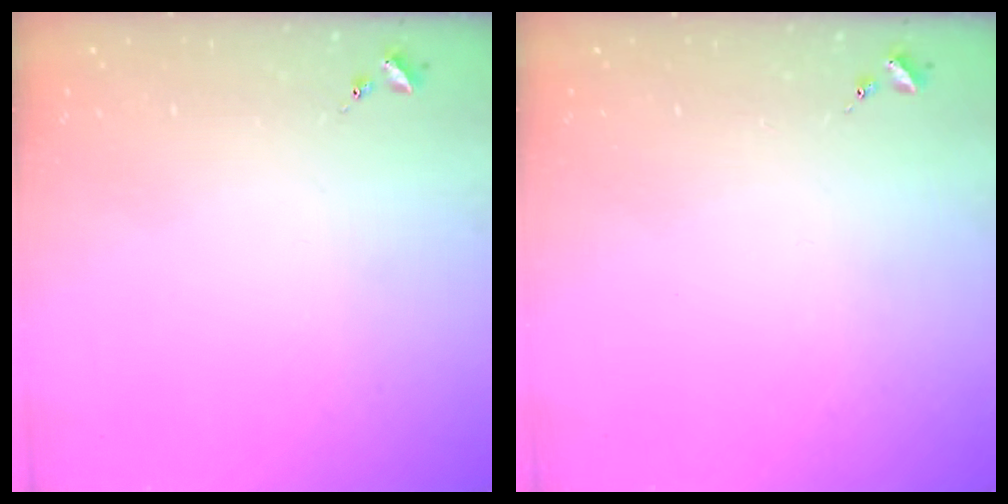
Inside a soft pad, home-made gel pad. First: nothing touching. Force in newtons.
{"total": 0.0}